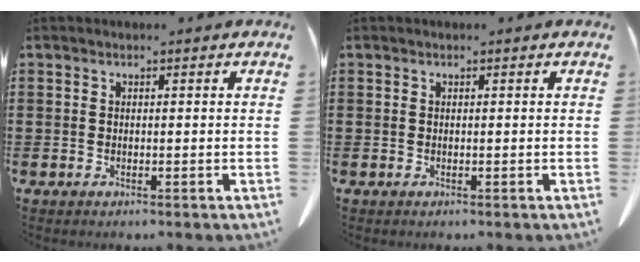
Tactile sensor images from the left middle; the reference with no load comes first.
{"total": 0.0}